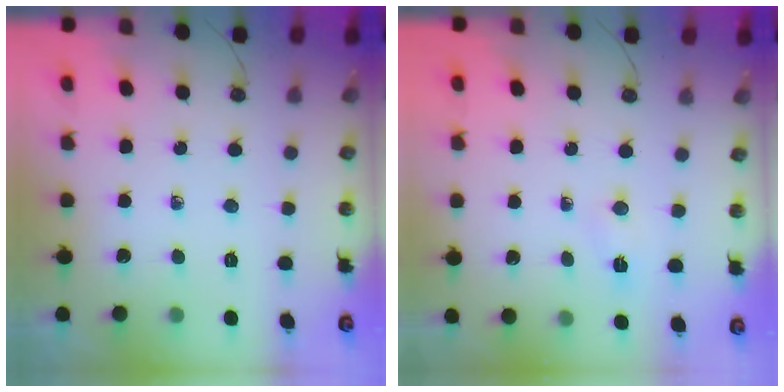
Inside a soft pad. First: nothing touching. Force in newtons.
{"total": 3.1, "press": 1.7, "slide": 2.6}